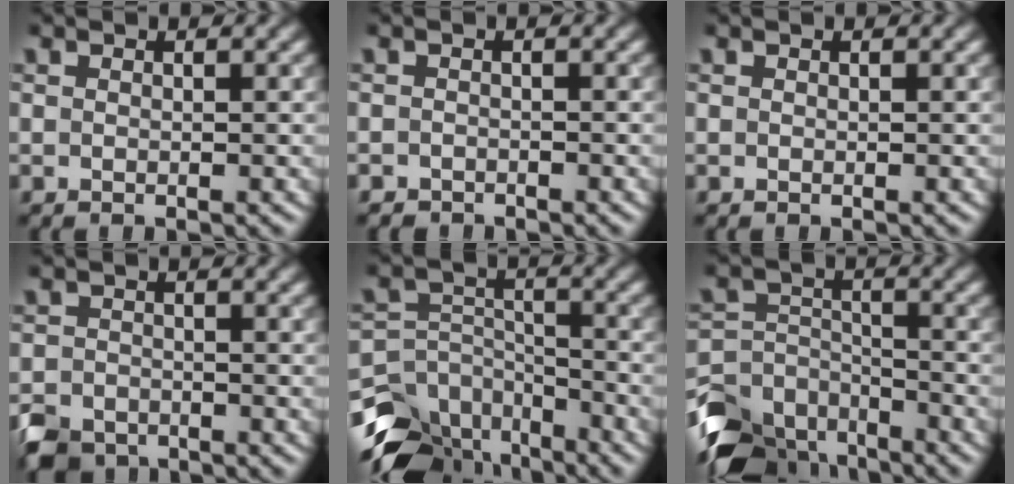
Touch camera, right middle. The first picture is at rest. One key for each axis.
{"total": 1.0, "fx": -0.9, "fy": 0.3, "fz": -0.1, "tx": 0.007, "ty": -0.003, "tz": -0.015}
{"total": 0.0}
{"total": 3.4, "fx": -2.8, "fy": 1.8, "fz": 0.9, "tx": -0.012, "ty": -0.006, "tz": -0.057}
{"total": 9.2, "fx": -7.1, "fy": 4.9, "fz": 3.1, "tx": -0.051, "ty": -0.001, "tz": -0.123}
{"total": 7.6, "fx": -6.1, "fy": 3.9, "fz": 2.5, "tx": -0.049, "ty": -0.008, "tz": -0.121}